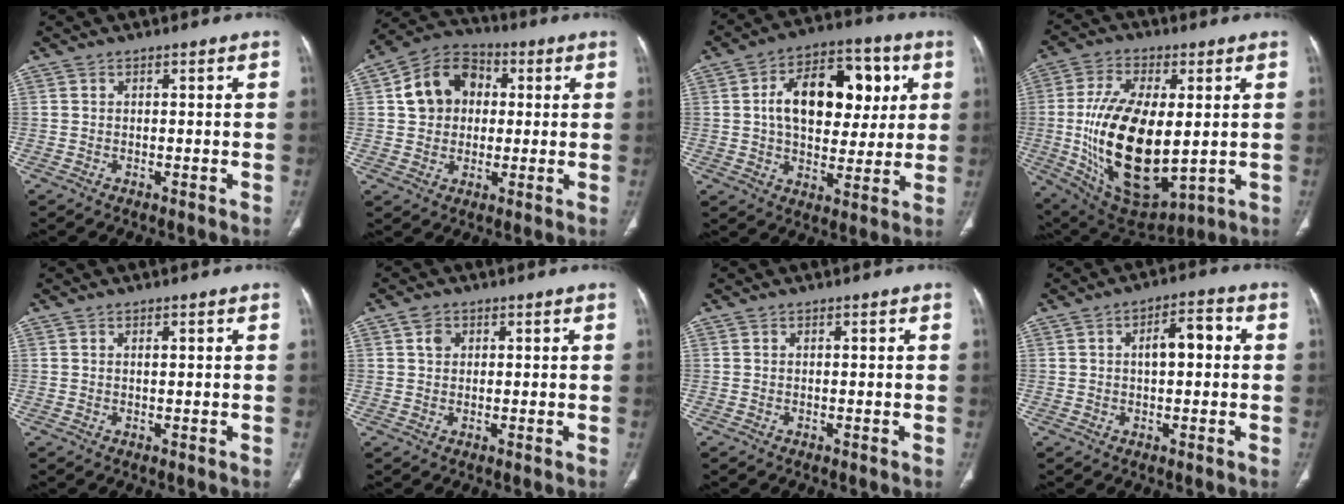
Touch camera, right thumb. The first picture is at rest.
{"total": 12.0, "force": [1.9, 9.9, 6.5], "torque": [-0.082, 0.017, 0.022]}
{"total": 18.5, "force": [4.0, 11.4, 14.0], "torque": [-0.177, 0.012, 0.060]}
{"total": 22.9, "force": [-0.4, 11.2, 19.9], "torque": [-0.375, -0.022, 0.014]}
{"total": 0.7, "force": [0.4, 0.1, 0.6], "torque": [-0.013, 0.000, 0.007]}
{"total": 2.5, "force": [1.0, 1.9, 1.2], "torque": [-0.015, -0.001, 0.016]}
{"total": 0.0}
{"total": 6.3, "force": [0.8, 3.0, 5.5], "torque": [-0.078, 0.020, 0.005]}